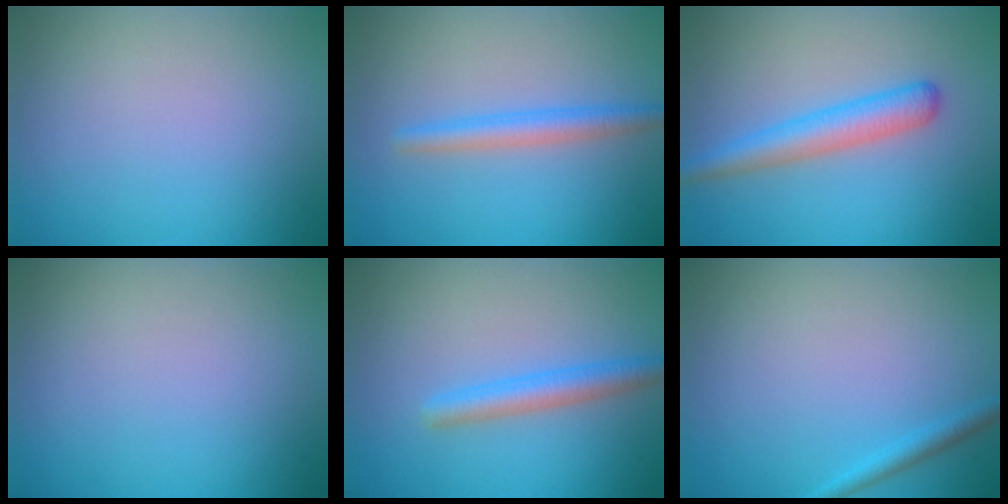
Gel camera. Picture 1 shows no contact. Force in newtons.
{"total": 2.6, "press": 2.6, "slide": 0.2}
{"total": 3.3, "press": 3.3, "slide": 0.2}
{"total": 0.0}
{"total": 2.8, "press": 2.8, "slide": 0.0}
{"total": 1.3, "press": 1.3, "slide": 0.1}